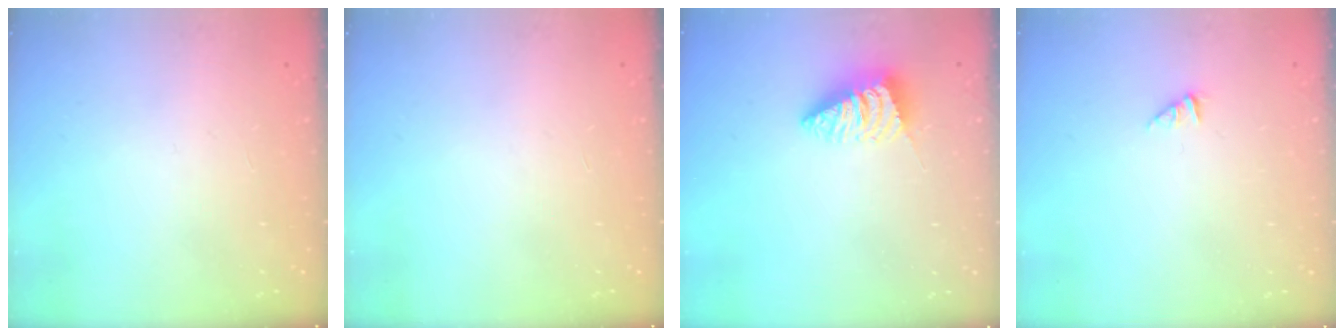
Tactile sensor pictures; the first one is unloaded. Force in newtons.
{"total": 0.0}
{"total": 2.8, "press": 2.8, "slide": 0.2}
{"total": 0.0}